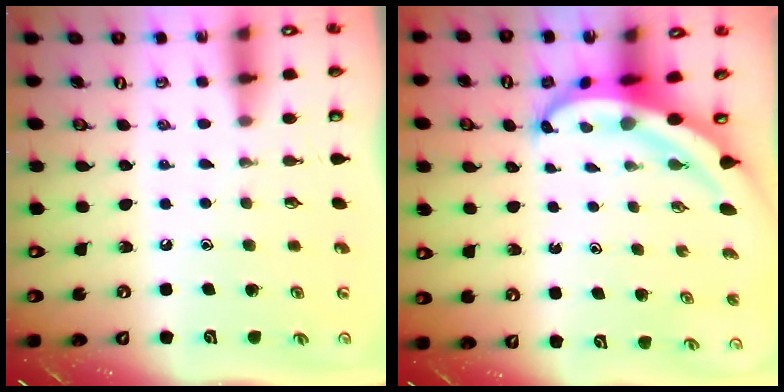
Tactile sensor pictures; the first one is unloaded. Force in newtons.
{"total": 5.8, "press": 5.7, "slide": 0.7}